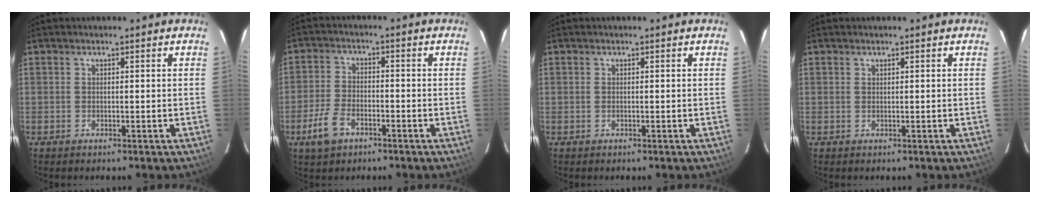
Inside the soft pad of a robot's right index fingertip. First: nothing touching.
{"total": 6.9, "force": [-3.9, 3.8, 4.1], "torque": [-0.103, 0.000, -0.073]}
{"total": 0.0}
{"total": 0.0}